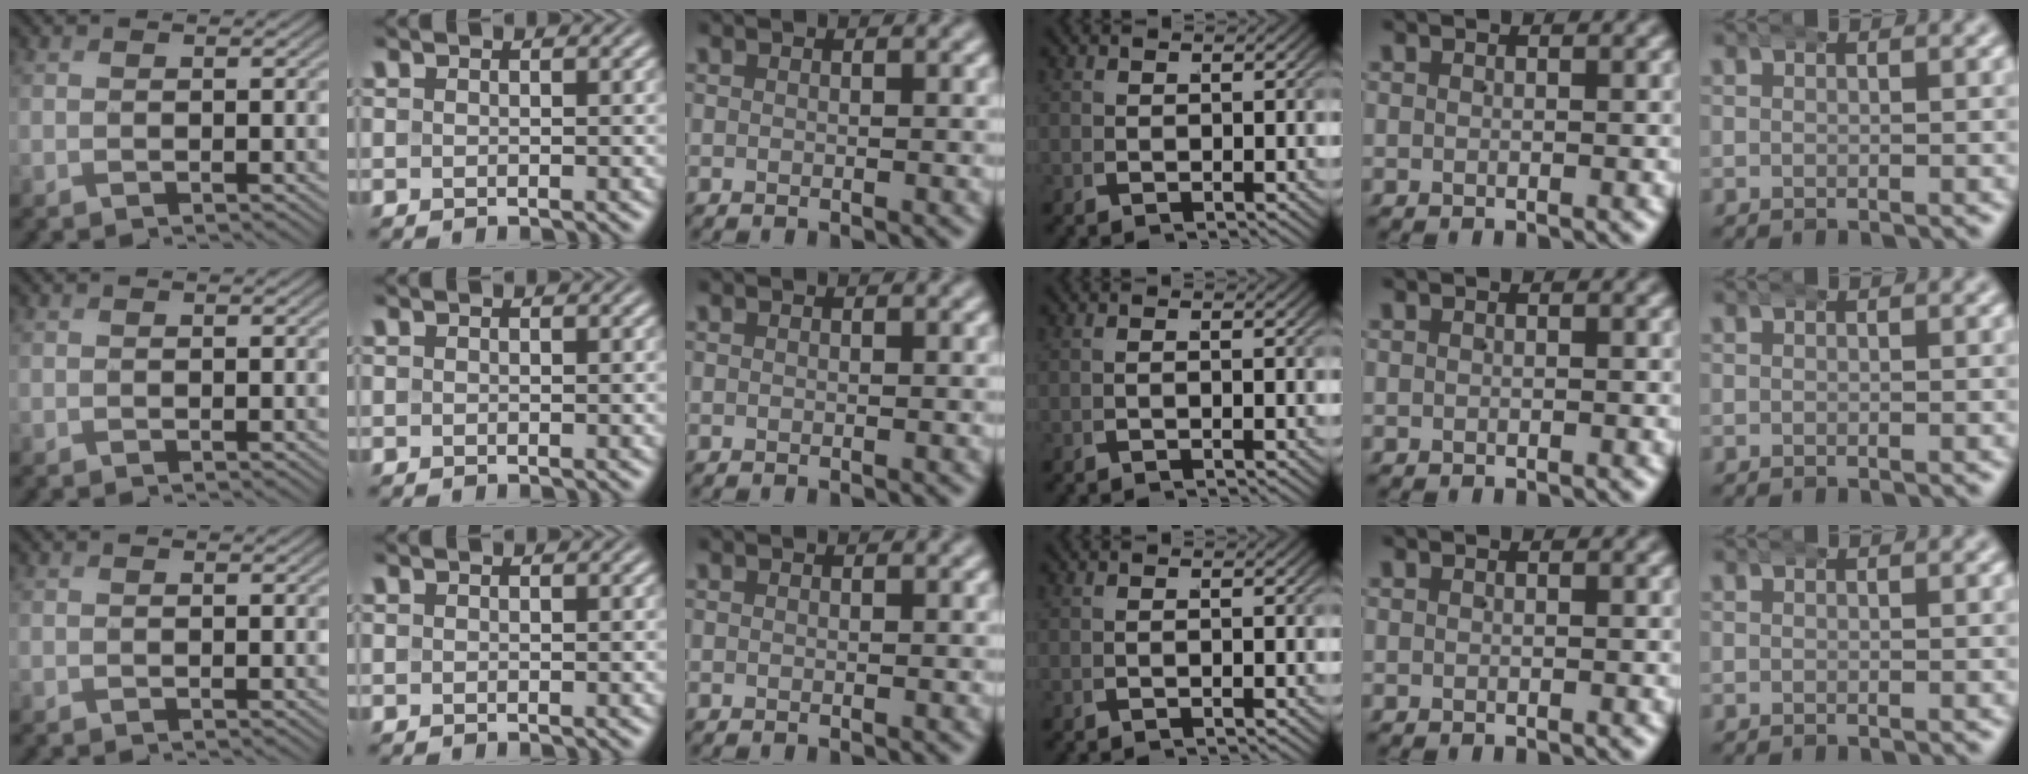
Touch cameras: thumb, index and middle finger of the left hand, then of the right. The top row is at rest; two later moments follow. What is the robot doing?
{"motion": "wrap", "object": "aluminum foil"}